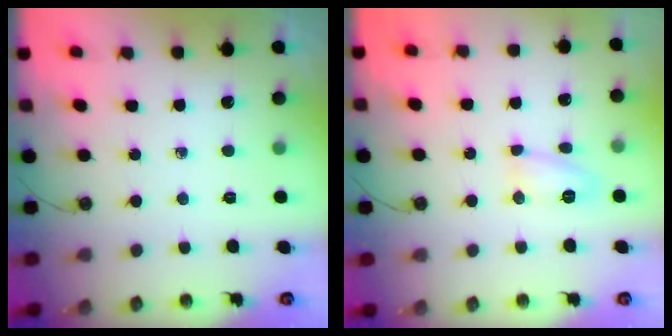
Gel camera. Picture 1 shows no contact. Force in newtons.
{"total": 6.3, "press": 6.3, "slide": 0.2}